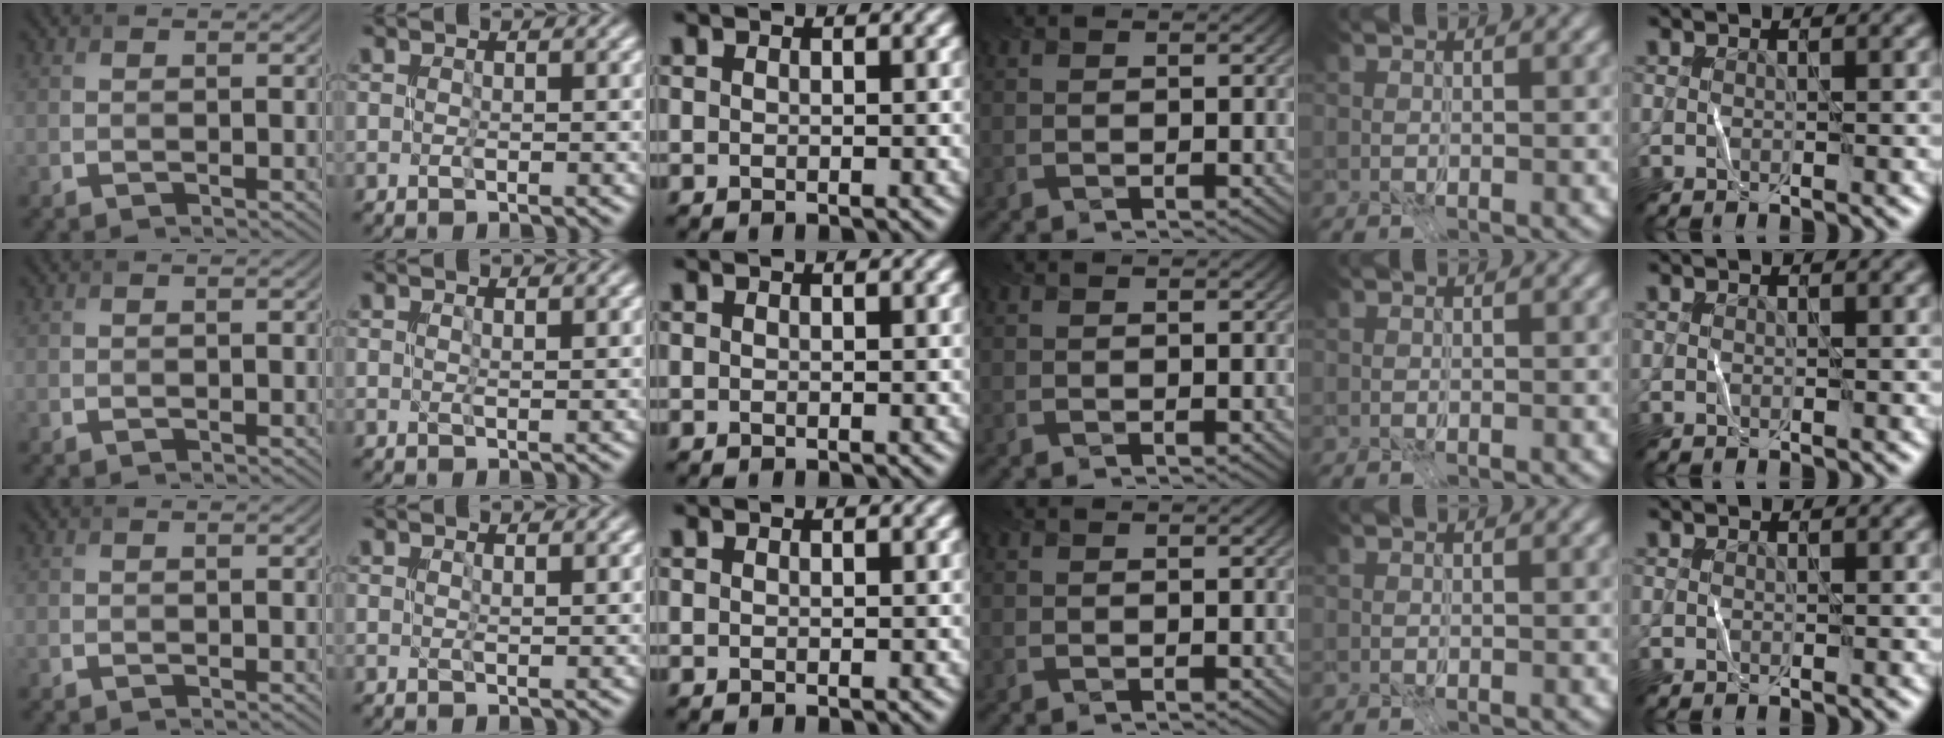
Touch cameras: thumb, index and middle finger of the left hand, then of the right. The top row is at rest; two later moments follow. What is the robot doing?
{"motion": "fold", "object": "receipt paper"}